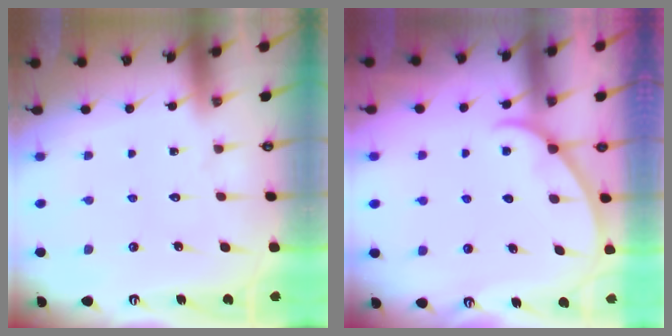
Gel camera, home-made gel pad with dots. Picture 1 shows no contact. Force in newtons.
{"total": 2.0, "press": 2.0, "slide": 0.3}